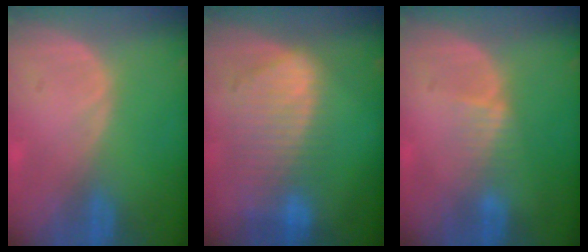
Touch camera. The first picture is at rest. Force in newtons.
{"total": 9.3, "press": 8.1, "slide": 4.5}
{"total": 2.4, "press": 2.4, "slide": 0.2}